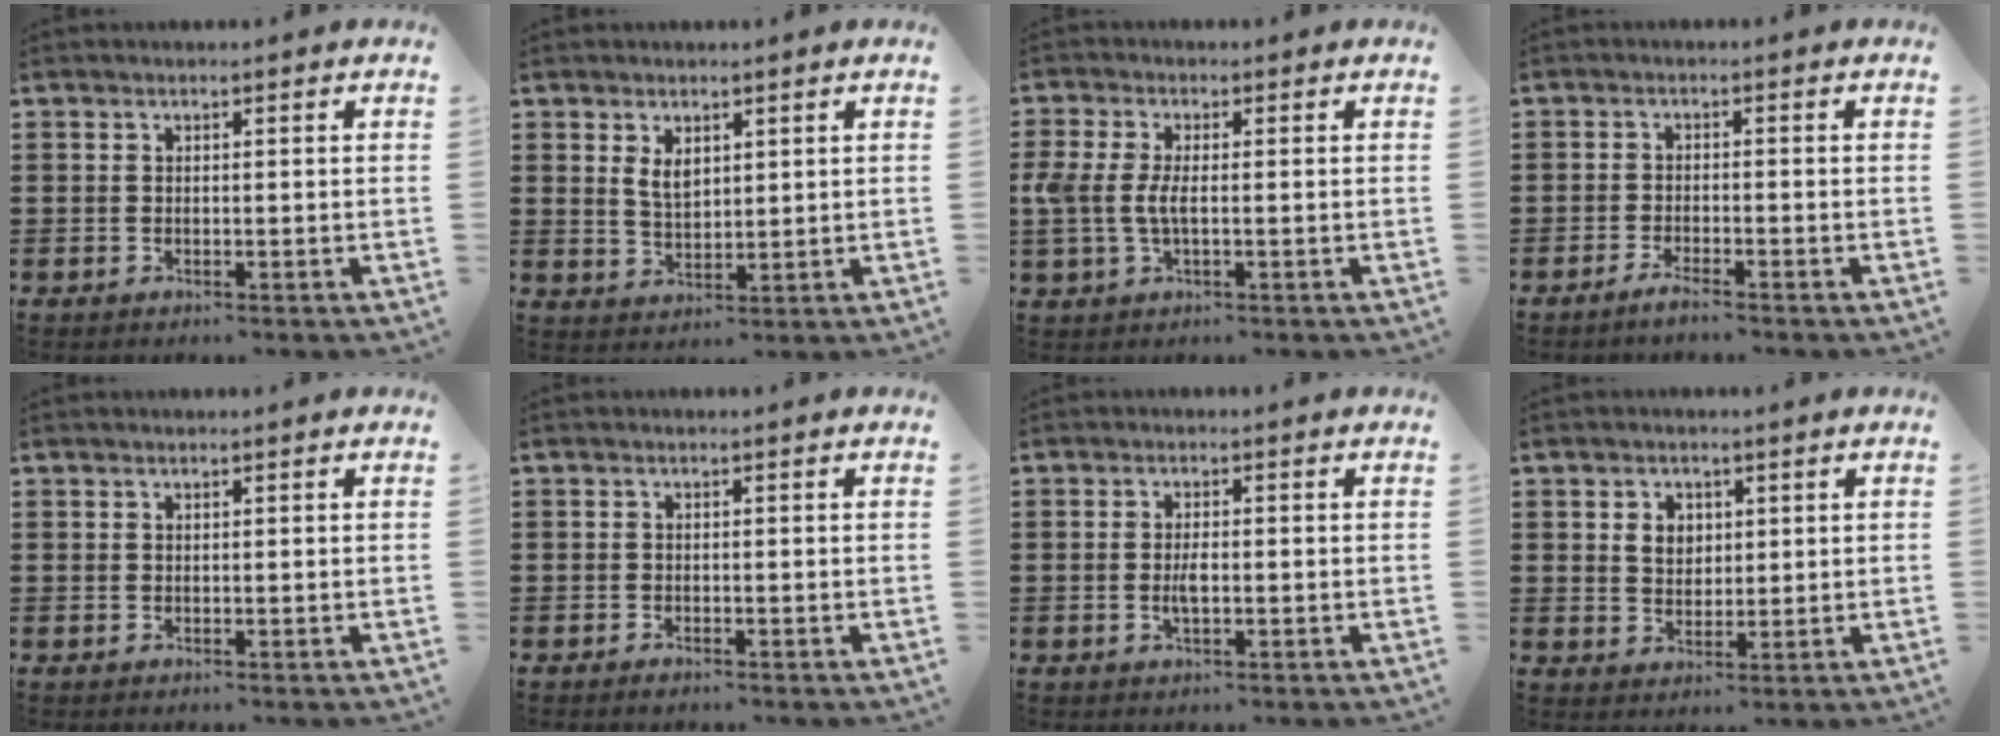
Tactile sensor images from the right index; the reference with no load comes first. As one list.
[{"total": 3.2, "force": [1.6, 1.9, 2.1], "torque": [-0.038, 0.002, 0.028]}, {"total": 4.2, "force": [-0.4, 1.8, 3.8], "torque": [-0.097, -0.006, -0.017]}, {"total": 1.9, "force": [-1.7, 0.0, 0.8], "torque": [-0.014, 0.000, -0.031]}, {"total": 0.0}, {"total": 0.8, "force": [-0.8, 0.0, 0.1], "torque": [-0.004, -0.004, -0.015]}, {"total": 2.6, "force": [-0.4, 0.9, 2.4], "torque": [-0.053, -0.002, -0.009]}, {"total": 3.3, "force": [1.1, 2.6, 1.6], "torque": [-0.041, 0.012, 0.018]}]